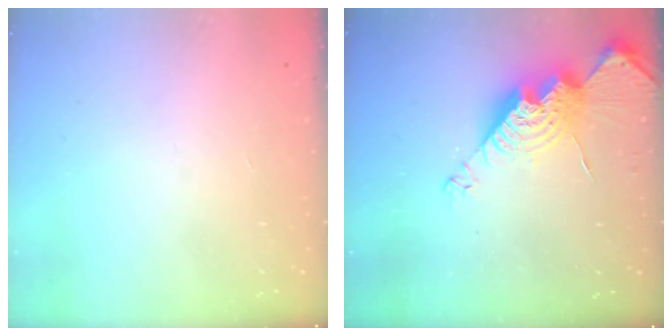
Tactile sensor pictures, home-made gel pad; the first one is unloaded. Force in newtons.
{"total": 16.0, "press": 16.0, "slide": 1.0}